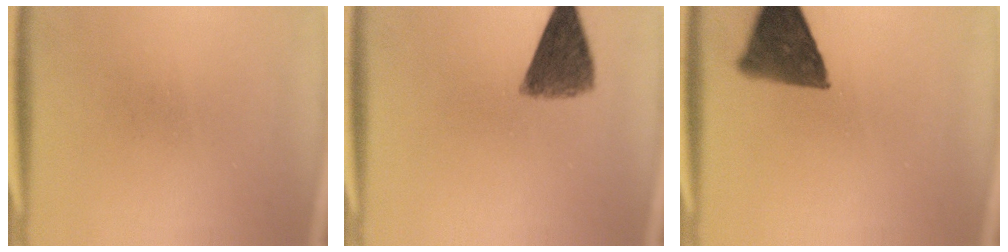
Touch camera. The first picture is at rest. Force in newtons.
{"total": 8.1}
{"total": 11.1}